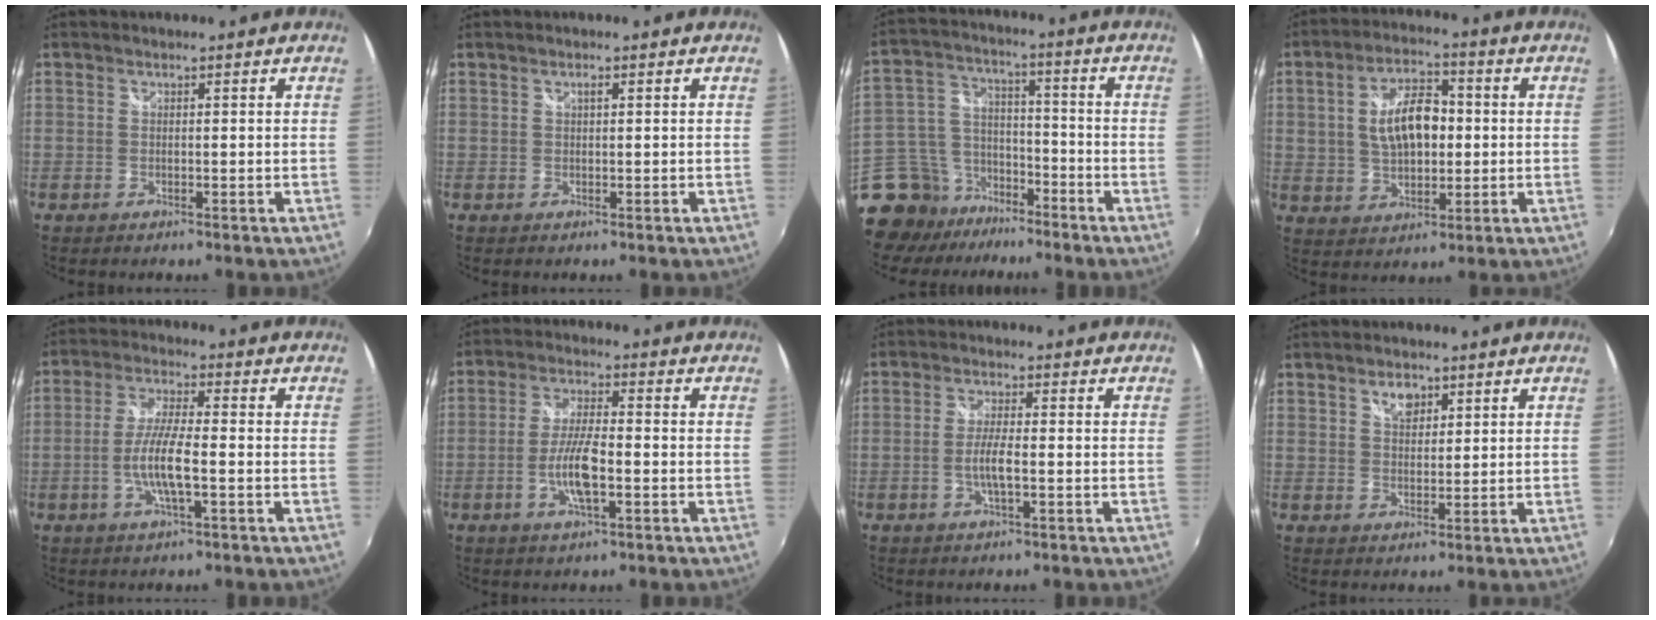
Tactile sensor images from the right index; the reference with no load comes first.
{"total": 0.7, "force": [0.3, 0.3, 0.6], "torque": [-0.009, 0.003, 0.004]}
{"total": 16.6, "force": [-12.6, 9.7, 4.6], "torque": [-0.147, 0.027, -0.213]}
{"total": 11.0, "force": [0.9, 6.1, 9.1], "torque": [-0.166, 0.016, 0.021]}
{"total": 7.9, "force": [-2.2, 1.1, 7.5], "torque": [-0.151, -0.003, -0.043]}
{"total": 7.7, "force": [-2.4, 1.7, 7.1], "torque": [-0.143, -0.002, -0.048]}
{"total": 4.1, "force": [-1.2, 0.4, 3.9], "torque": [-0.077, -0.003, -0.023]}
{"total": 3.7, "force": [2.1, 2.3, 1.9], "torque": [-0.024, 0.006, 0.038]}